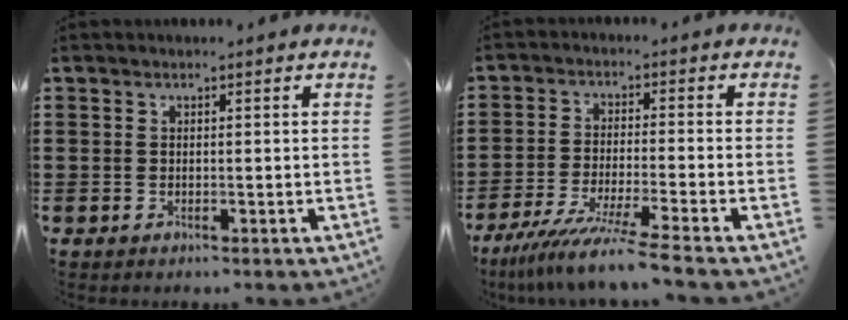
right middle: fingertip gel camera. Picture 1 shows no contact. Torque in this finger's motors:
{"motor_torque": [2.14, 0.00, 0.57, 0.12]}